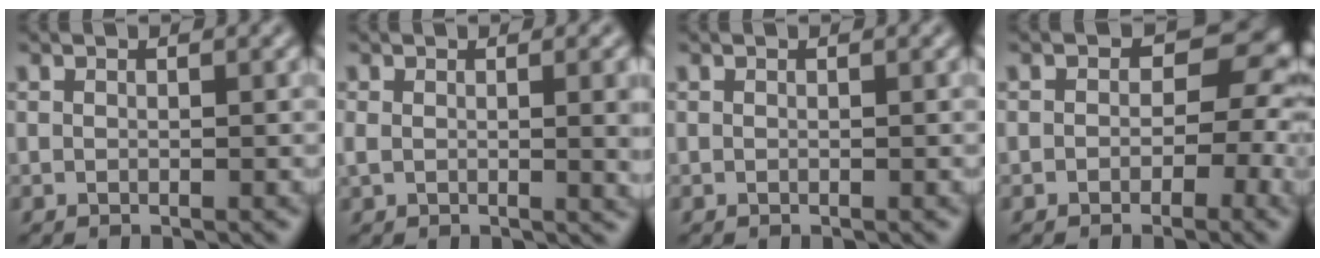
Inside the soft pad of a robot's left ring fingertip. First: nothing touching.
{"total": 4.3, "force": [0.7, 1.9, 3.8], "torque": [-0.035, -0.003, 0.019]}
{"total": 0.0}
{"total": 7.7, "force": [-0.2, 5.5, 5.4], "torque": [-0.030, 0.018, -0.017]}